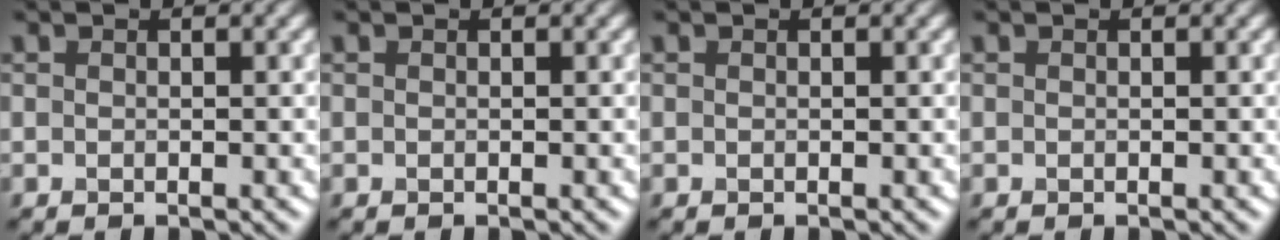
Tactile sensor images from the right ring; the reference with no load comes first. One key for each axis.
{"total": 0.0}
{"total": 0.0}
{"total": 0.0}